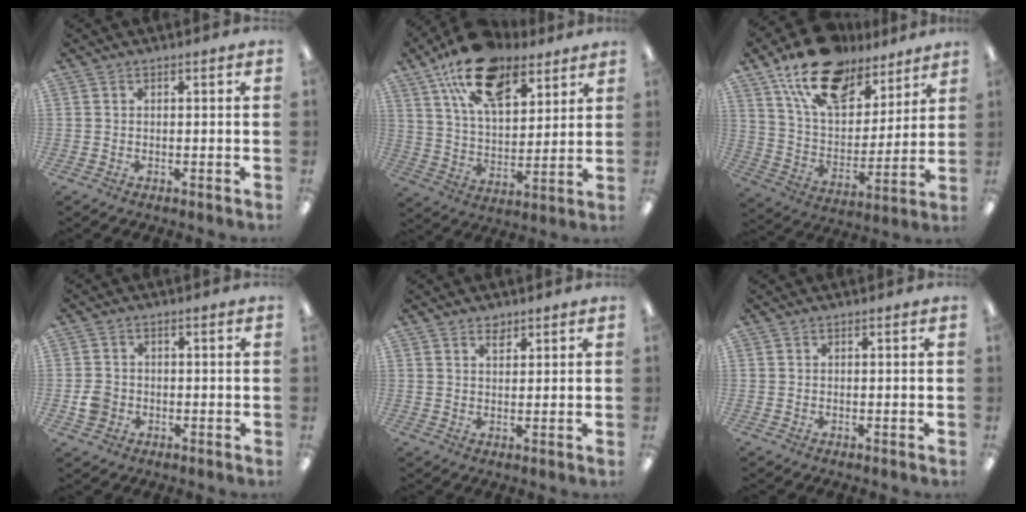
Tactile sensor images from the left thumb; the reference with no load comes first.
{"total": 18.8, "force": [12.3, 9.4, 10.7], "torque": [-0.187, -0.050, 0.220]}
{"total": 19.4, "force": [13.6, 10.0, 9.5], "torque": [-0.175, -0.071, 0.244]}
{"total": 3.7, "force": [-0.9, 3.3, 1.4], "torque": [-0.014, 0.004, -0.016]}
{"total": 2.4, "force": [2.0, 1.2, 0.8], "torque": [-0.002, -0.010, 0.034]}
{"total": 0.0}